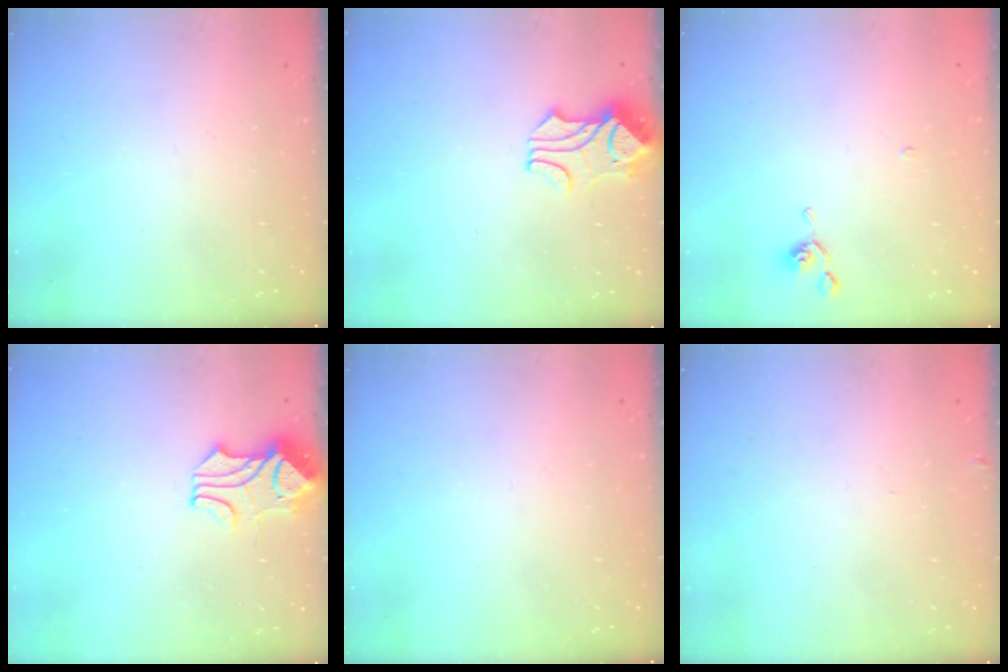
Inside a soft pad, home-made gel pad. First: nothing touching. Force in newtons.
{"total": 1.7, "press": 1.4, "slide": 1.0}
{"total": 0.9, "press": 0.9, "slide": 0.3}
{"total": 2.2, "press": 1.9, "slide": 1.1}
{"total": 0.0}
{"total": 0.0}